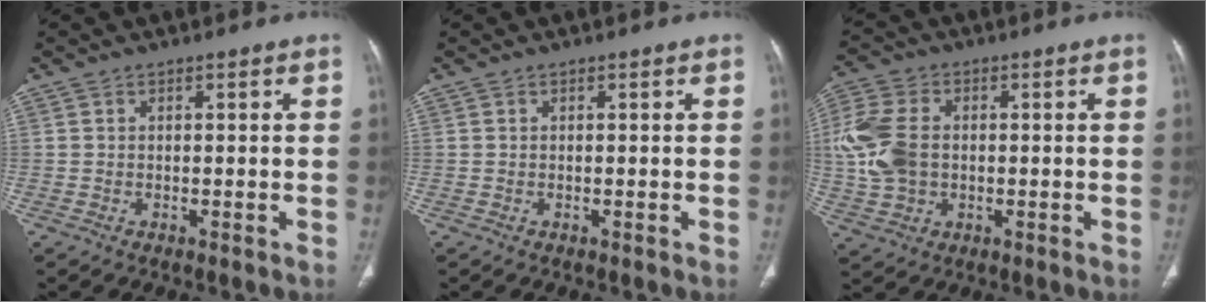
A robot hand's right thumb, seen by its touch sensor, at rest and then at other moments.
{"total": 0.0}
{"total": 11.5, "force": [0.3, 8.2, 8.0], "torque": [-0.176, 0.010, 0.007]}